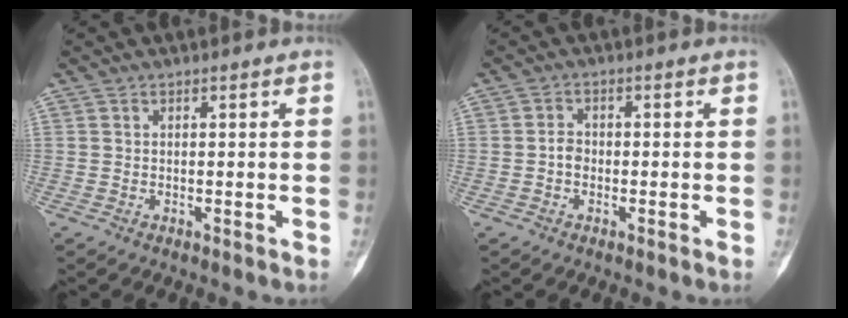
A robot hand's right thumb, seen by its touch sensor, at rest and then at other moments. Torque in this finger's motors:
{"motor_torque": [0.63, 0.32, 0.34, -0.30, 0.14]}